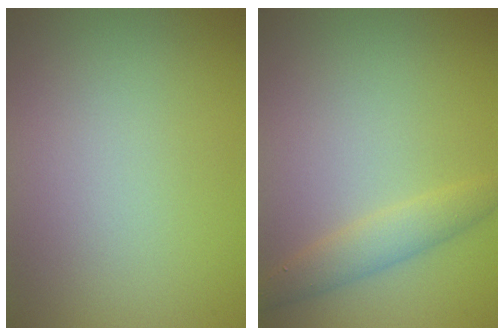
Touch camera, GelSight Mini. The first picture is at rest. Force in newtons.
{"total": 2.3, "press": 2.3, "slide": 0.0}